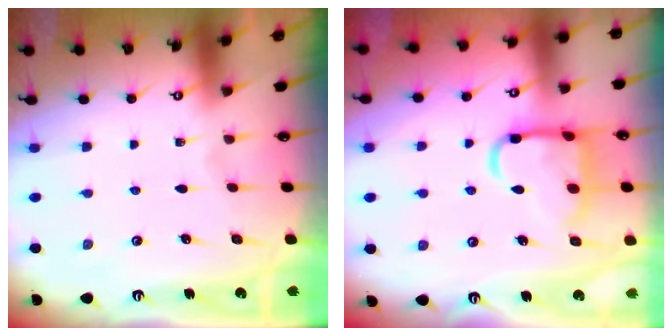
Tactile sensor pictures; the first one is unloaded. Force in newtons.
{"total": 14.3, "press": 14.2, "slide": 1.4}